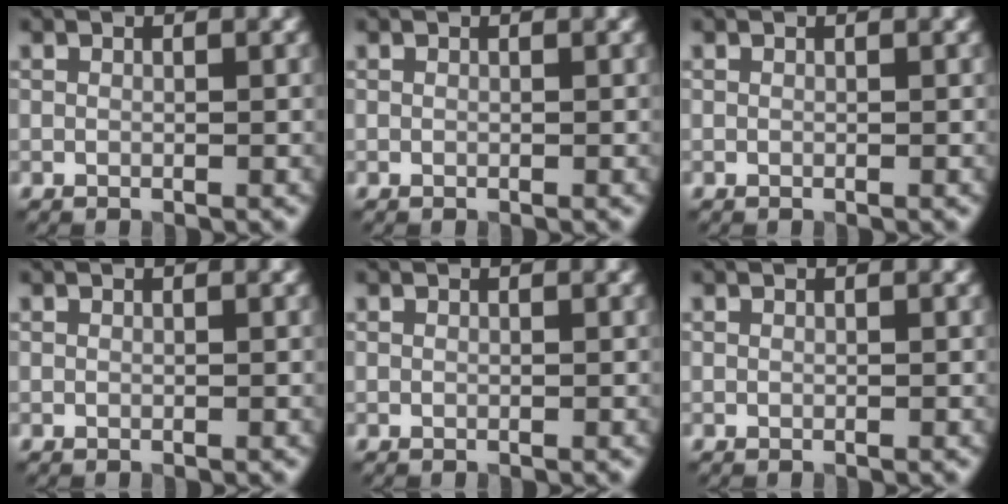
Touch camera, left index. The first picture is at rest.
{"total": 0.0}
{"total": 0.0}
{"total": 0.0}
{"total": 0.0}
{"total": 0.0}